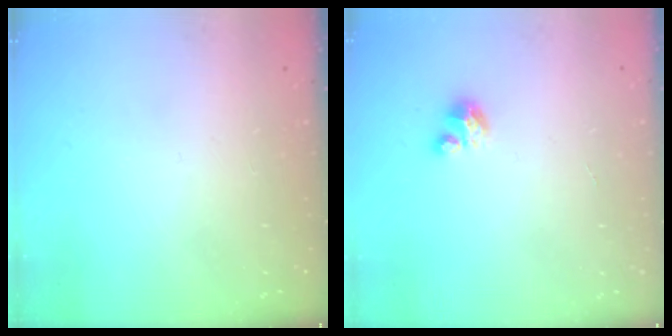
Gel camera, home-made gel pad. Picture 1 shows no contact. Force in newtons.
{"total": 2.4, "press": 2.4, "slide": 0.1}